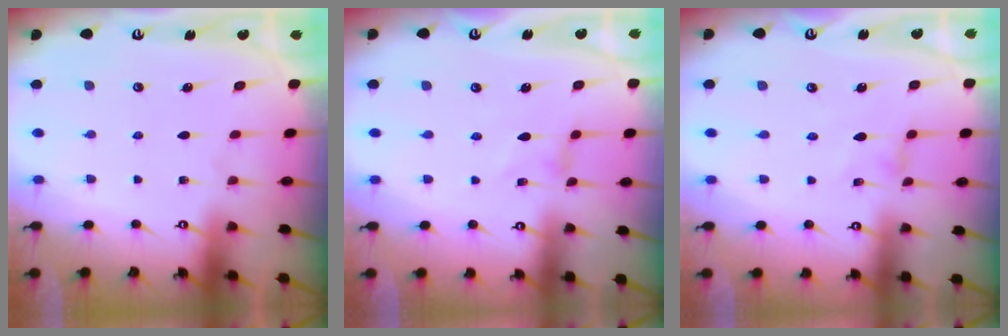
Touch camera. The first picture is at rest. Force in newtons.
{"total": 0.0}
{"total": 0.0}